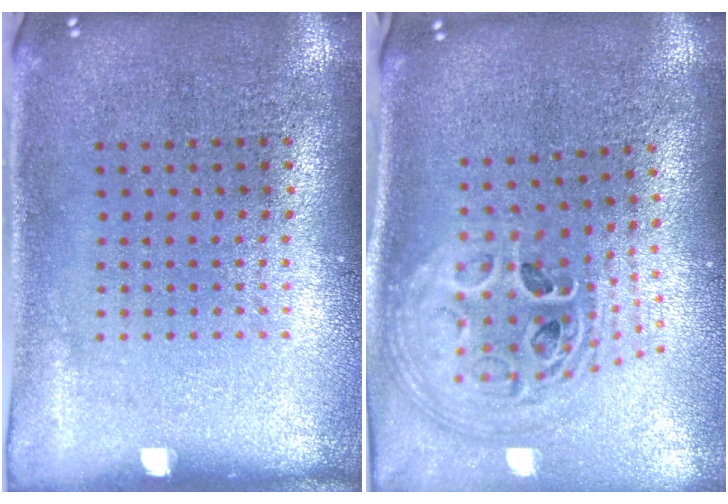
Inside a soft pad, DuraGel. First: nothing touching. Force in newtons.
{"total": 2.9, "press": 2.1, "slide": 2.0}